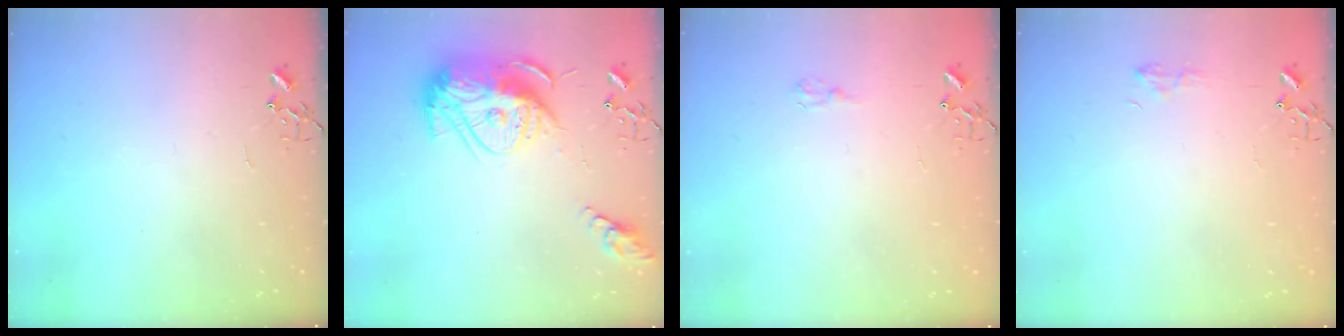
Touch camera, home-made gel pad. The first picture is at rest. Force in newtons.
{"total": 16.7, "press": 16.6, "slide": 1.8}
{"total": 6.0, "press": 5.9, "slide": 0.7}
{"total": 6.2, "press": 6.1, "slide": 0.7}